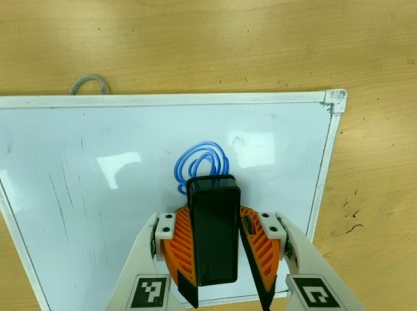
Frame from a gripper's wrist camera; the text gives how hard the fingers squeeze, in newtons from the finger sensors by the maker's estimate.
{"total": 11.3, "left": 12.3, "right": 10.2}